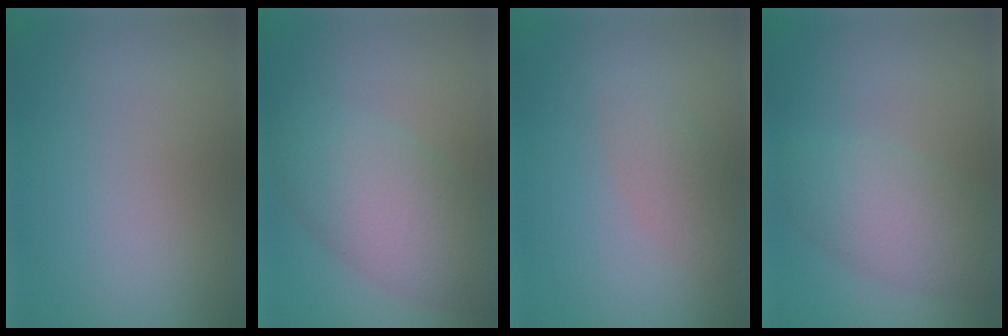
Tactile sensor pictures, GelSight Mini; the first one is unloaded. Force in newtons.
{"total": 6.6, "press": 6.6, "slide": 0.3}
{"total": 2.1, "press": 2.1, "slide": 0.2}
{"total": 4.5, "press": 4.5, "slide": 0.2}